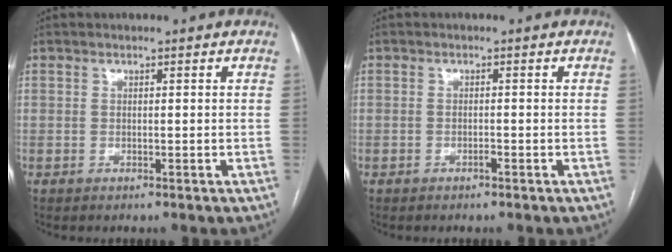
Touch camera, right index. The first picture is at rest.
{"total": 0.7, "force": [-0.5, 0.1, 0.4], "torque": [-0.008, 0.001, -0.009]}